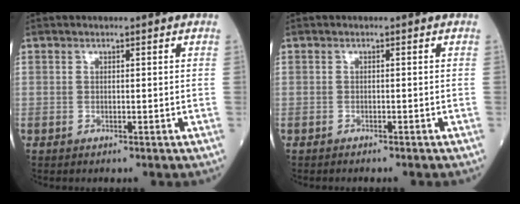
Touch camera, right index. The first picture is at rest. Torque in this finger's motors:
{"motor_torque": [0.06, -0.07, -0.01, 0.01]}